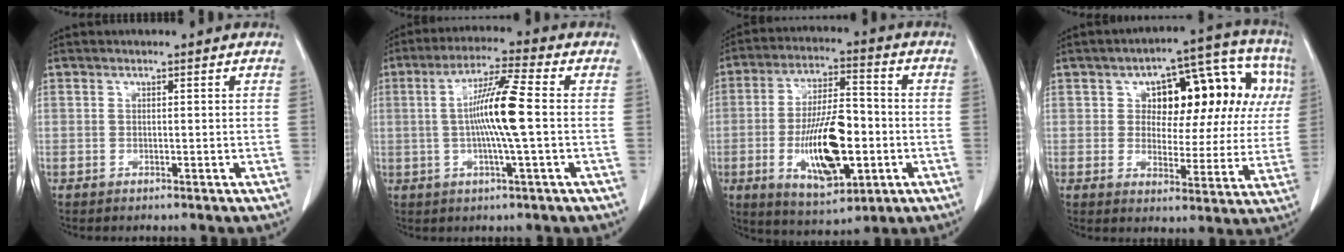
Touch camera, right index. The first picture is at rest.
{"total": 9.6, "force": [-0.1, -0.4, 9.6], "torque": [-0.179, 0.004, -0.008]}
{"total": 14.8, "force": [-3.3, 5.1, 13.4], "torque": [-0.249, 0.000, -0.050]}
{"total": 16.5, "force": [4.5, 8.0, 13.7], "torque": [-0.162, 0.050, 0.060]}